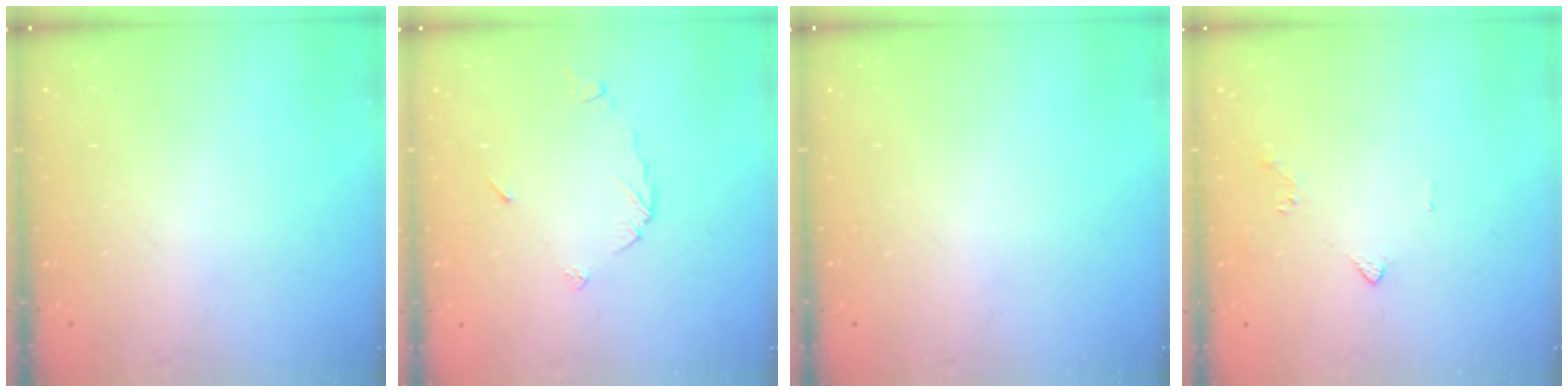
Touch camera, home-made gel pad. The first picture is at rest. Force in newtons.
{"total": 5.5, "press": 5.5, "slide": 0.3}
{"total": 0.0}
{"total": 1.8, "press": 1.7, "slide": 0.6}